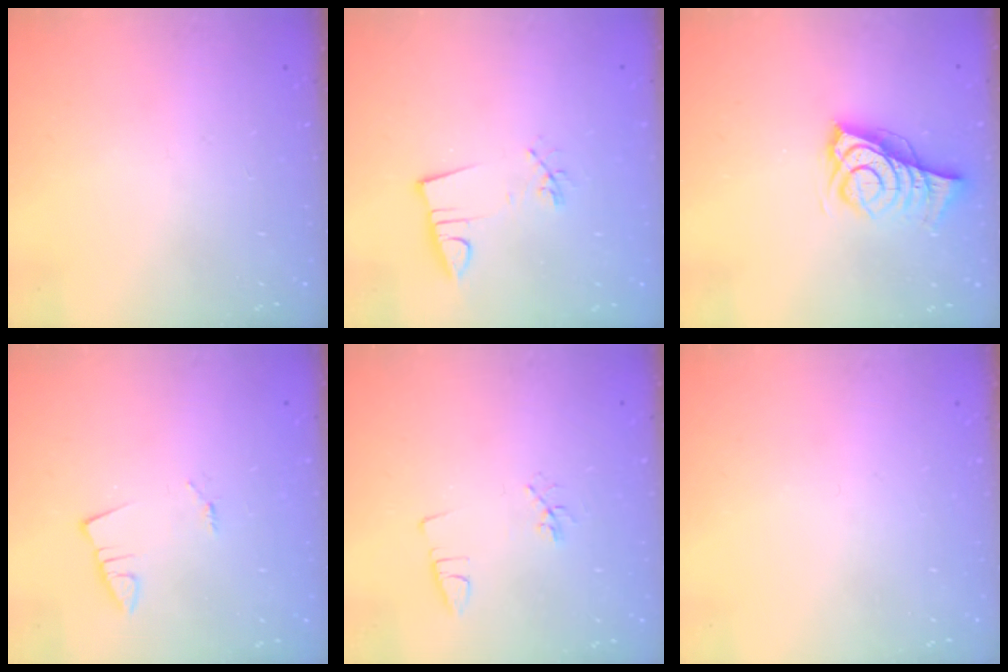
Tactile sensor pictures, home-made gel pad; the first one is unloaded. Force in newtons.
{"total": 3.4, "press": 1.9, "slide": 2.8}
{"total": 9.1, "press": 8.9, "slide": 2.2}
{"total": 1.3, "press": 1.3, "slide": 0.1}
{"total": 3.3, "press": 2.9, "slide": 1.6}
{"total": 0.0}